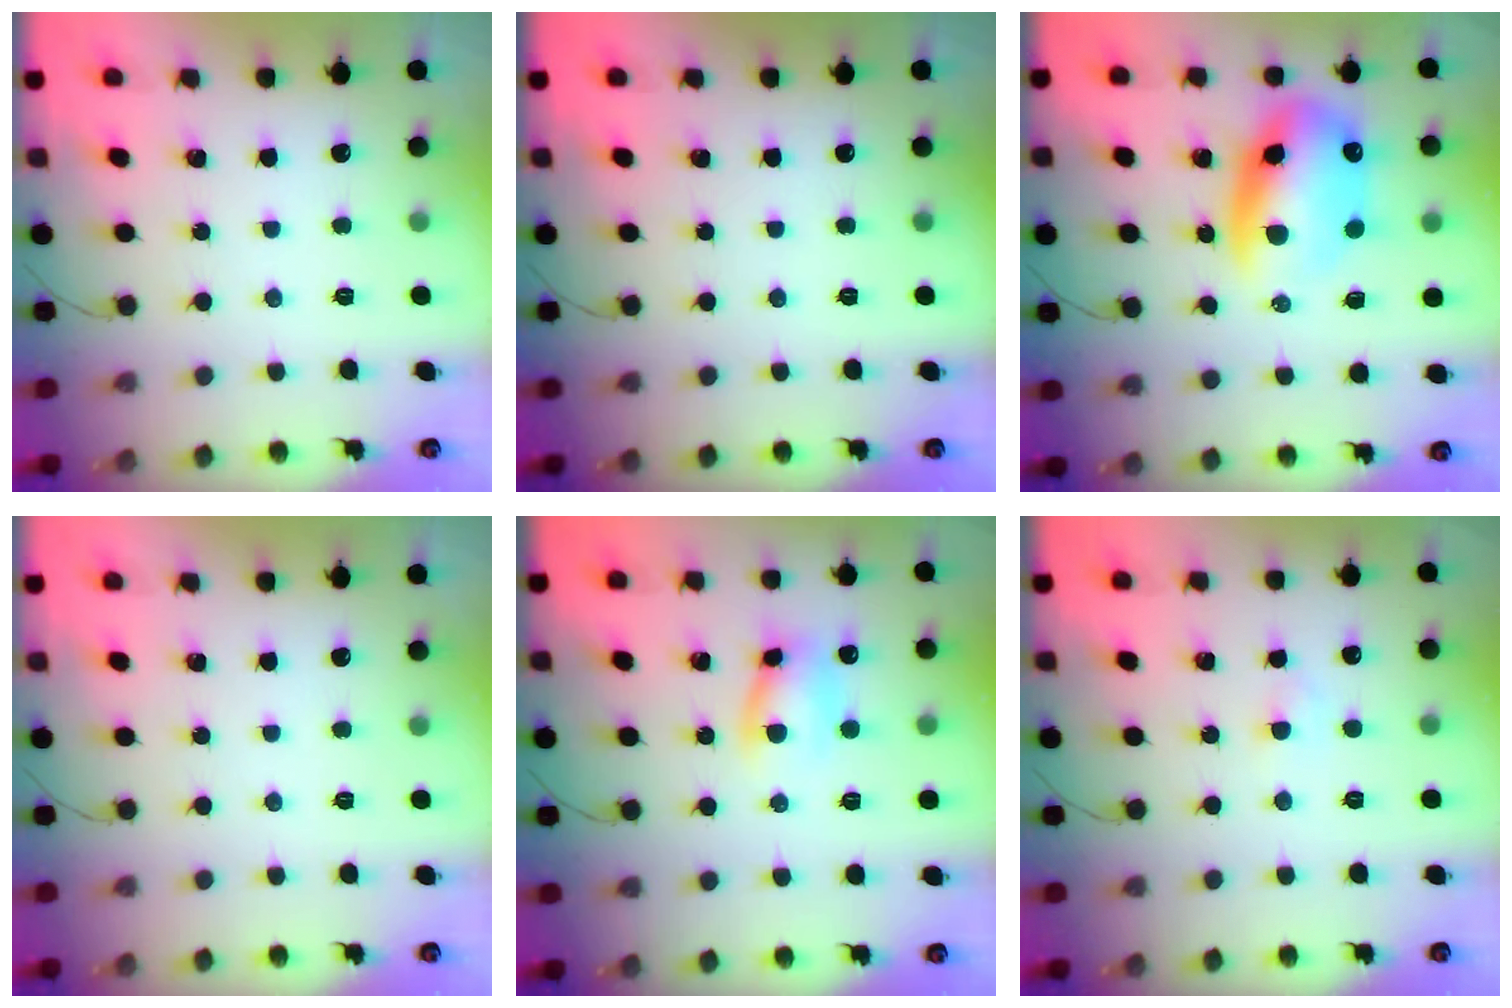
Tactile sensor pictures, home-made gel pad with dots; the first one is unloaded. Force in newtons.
{"total": 0.0}
{"total": 13.7, "press": 13.2, "slide": 3.7}
{"total": 0.0}
{"total": 7.9, "press": 7.9, "slide": 0.5}
{"total": 1.8, "press": 1.5, "slide": 0.9}